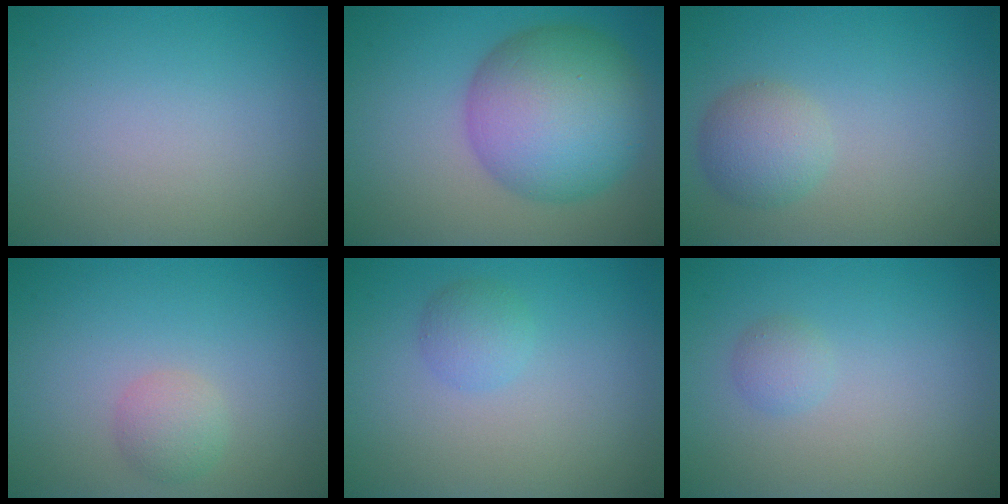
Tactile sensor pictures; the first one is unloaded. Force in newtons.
{"total": 10.7, "press": 10.7, "slide": 0.2}
{"total": 2.9, "press": 2.9, "slide": 0.0}
{"total": 1.9, "press": 1.9, "slide": 0.1}
{"total": 1.7, "press": 1.7, "slide": 0.1}
{"total": 1.1, "press": 1.1, "slide": 0.0}